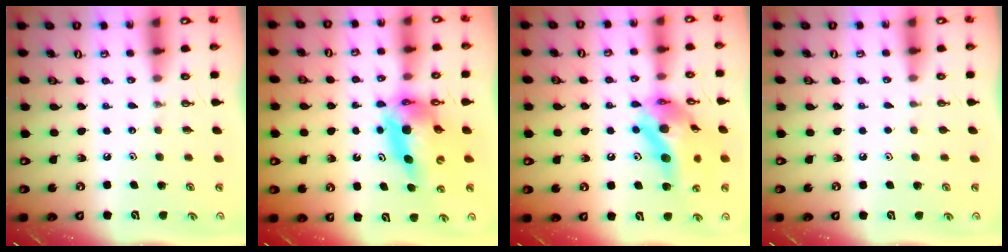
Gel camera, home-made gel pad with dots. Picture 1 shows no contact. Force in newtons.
{"total": 12.8, "press": 12.7, "slide": 1.2}
{"total": 18.0, "press": 17.9, "slide": 2.0}
{"total": 0.5, "press": 0.0, "slide": 0.5}